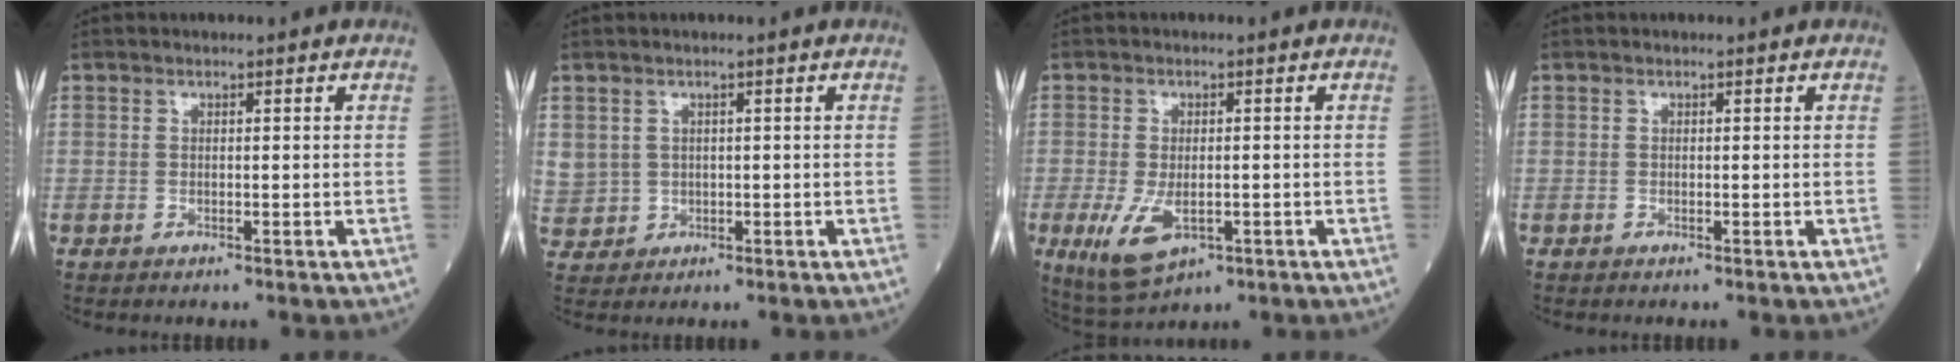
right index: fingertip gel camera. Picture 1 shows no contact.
{"total": 6.2, "force": [0.9, 6.0, 1.4], "torque": [-0.058, 0.013, 0.039]}
{"total": 7.2, "force": [-2.5, 3.5, 5.8], "torque": [-0.119, -0.015, -0.030]}
{"total": 0.0}